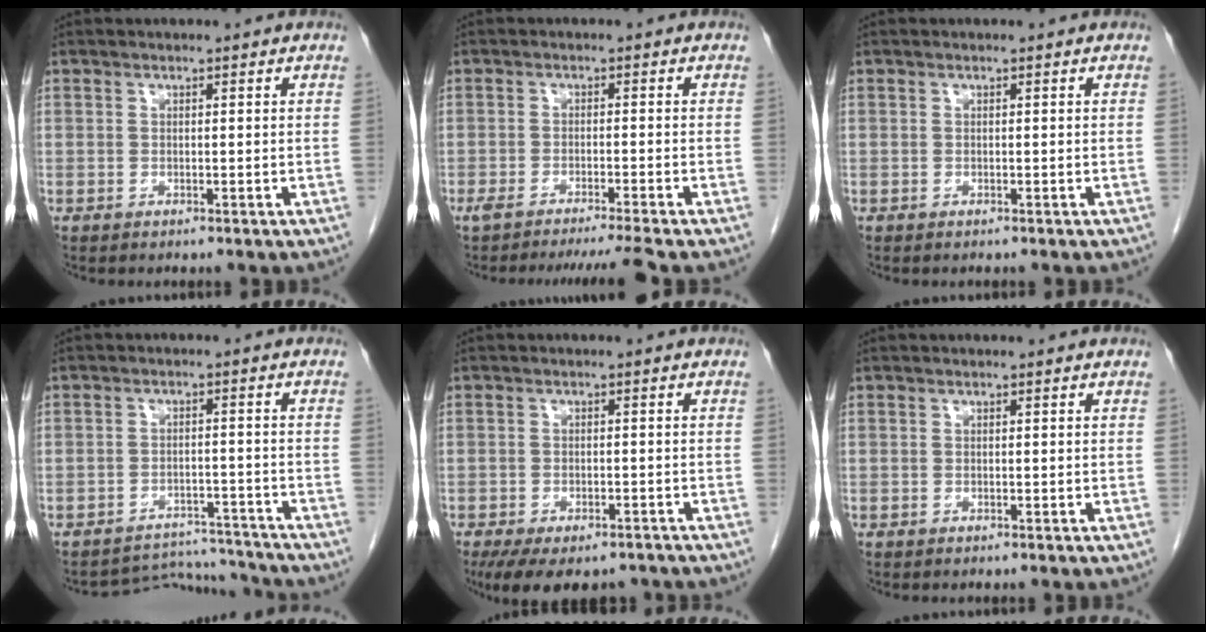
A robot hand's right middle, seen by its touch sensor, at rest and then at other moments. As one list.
[{"total": 7.5, "force": [-6.5, -1.8, 3.2], "torque": [-0.027, -0.013, -0.098]}, {"total": 0.5, "force": [0.3, -0.3, -0.3], "torque": [0.001, -0.001, 0.002]}, {"total": 7.0, "force": [-6.6, 0.3, -2.4], "torque": [0.033, 0.022, -0.093]}, {"total": 10.7, "force": [-7.9, 4.9, 5.3], "torque": [-0.097, -0.010, -0.108]}, {"total": 0.0}]